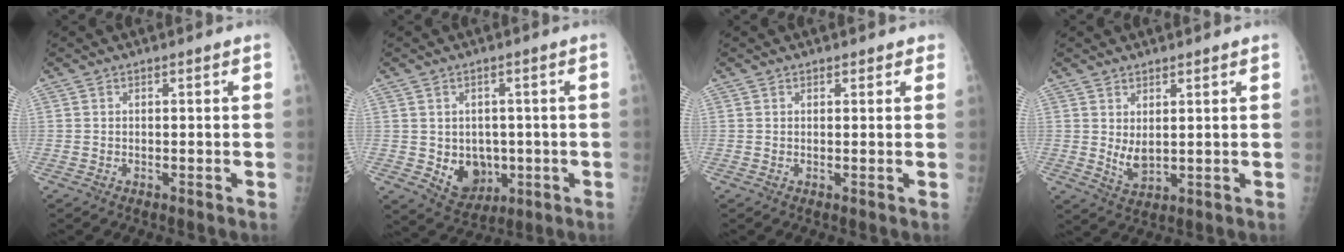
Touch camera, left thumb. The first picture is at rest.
{"total": 7.6, "force": [-1.0, 6.2, 4.3], "torque": [-0.029, -0.004, 0.004]}
{"total": 1.3, "force": [1.0, 0.8, 0.2], "torque": [0.015, -0.005, 0.007]}
{"total": 4.1, "force": [1.5, 2.2, 3.2], "torque": [-0.051, -0.021, 0.036]}